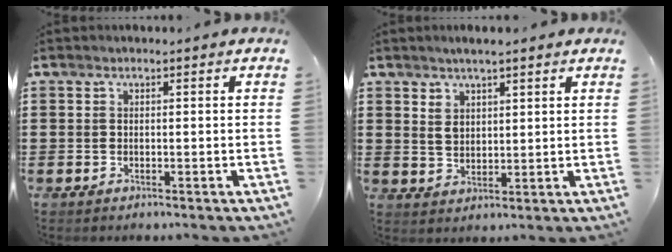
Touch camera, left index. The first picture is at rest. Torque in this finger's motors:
{"motor_torque": [1.60, -0.54, 0.52, 0.03]}